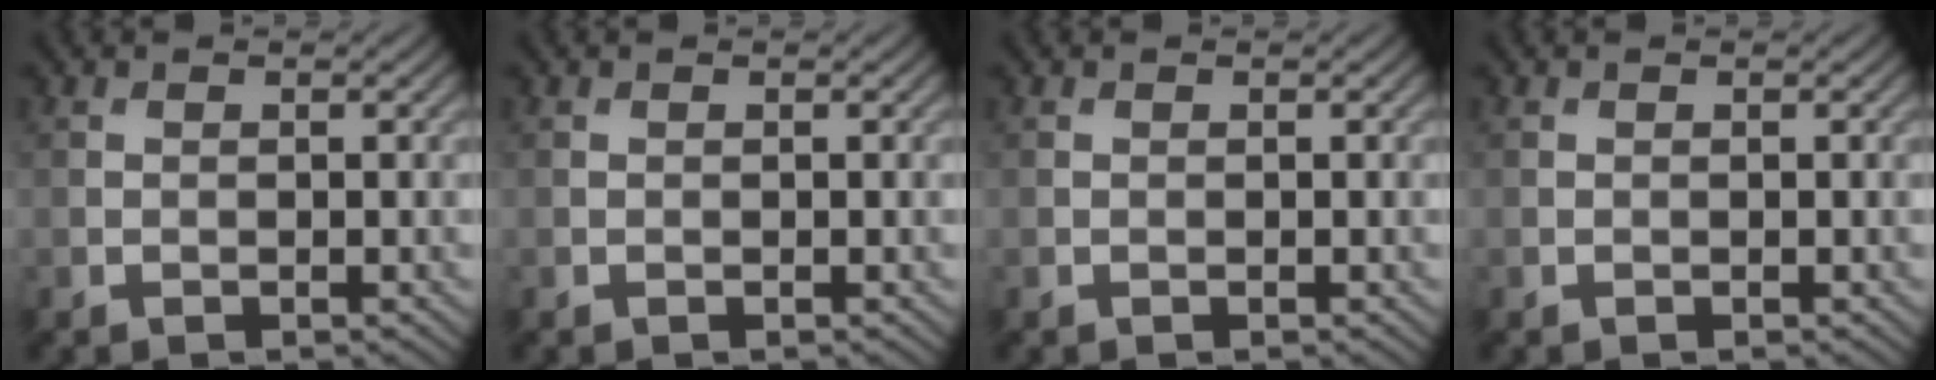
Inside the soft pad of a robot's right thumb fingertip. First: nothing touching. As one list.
[{"total": 0.0}, {"total": 0.0}, {"total": 0.0}]